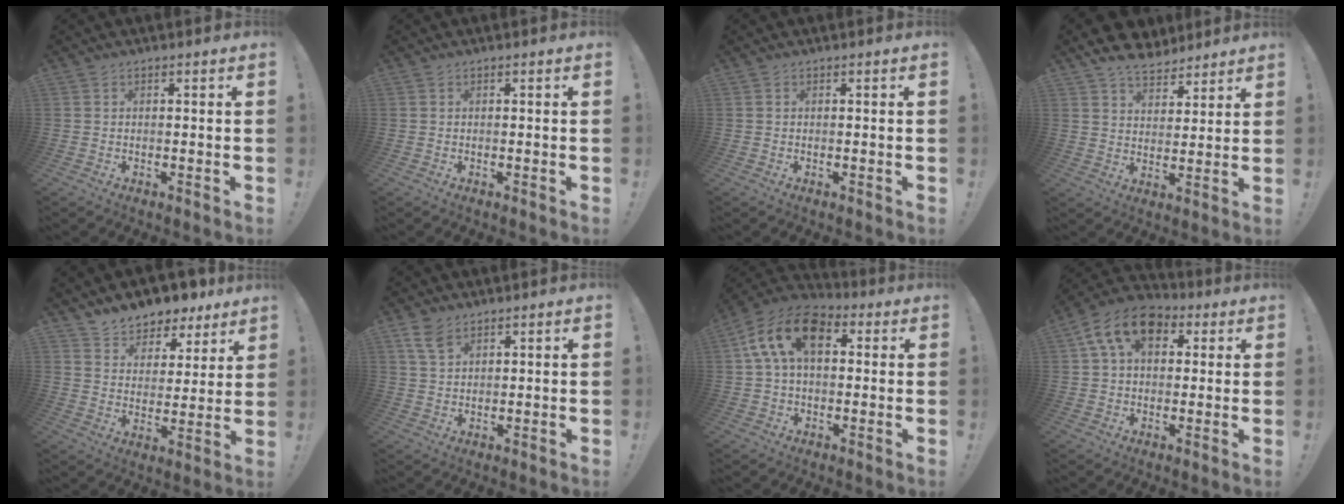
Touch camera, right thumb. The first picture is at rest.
{"total": 0.0}
{"total": 0.0}
{"total": 8.3, "force": [6.8, 4.1, 2.5], "torque": [-0.044, -0.044, 0.131]}
{"total": 8.1, "force": [7.1, 3.8, 0.8], "torque": [-0.023, -0.063, 0.135]}
{"total": 5.5, "force": [3.7, 2.7, 3.0], "torque": [-0.051, -0.016, 0.070]}
{"total": 15.7, "force": [4.9, 9.6, 11.5], "torque": [-0.209, 0.002, 0.088]}
{"total": 13.0, "force": [4.7, 8.8, 8.4], "torque": [-0.132, -0.003, 0.089]}